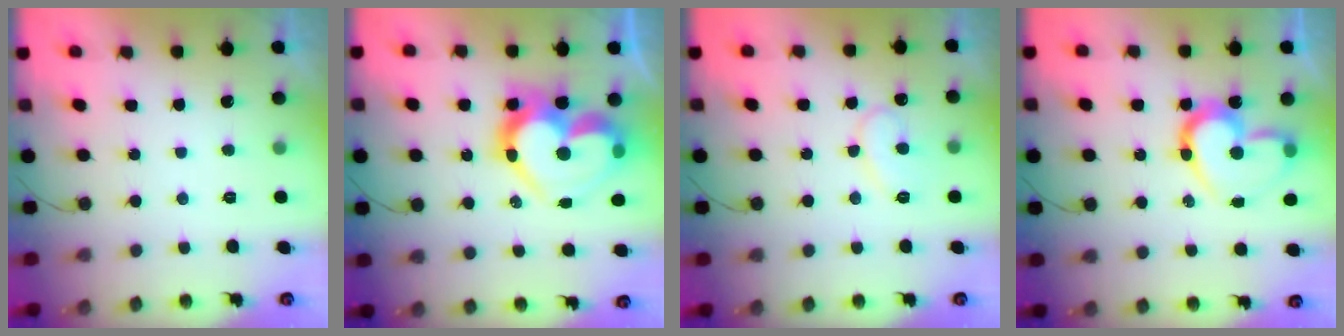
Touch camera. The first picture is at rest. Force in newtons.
{"total": 20.0, "press": 20.0, "slide": 1.5}
{"total": 9.9, "press": 9.9, "slide": 0.9}
{"total": 15.8, "press": 15.7, "slide": 1.5}